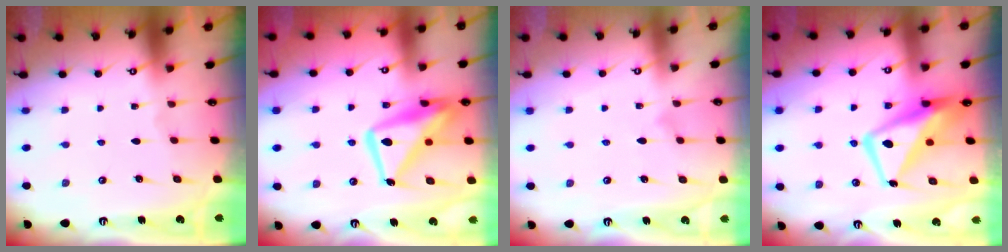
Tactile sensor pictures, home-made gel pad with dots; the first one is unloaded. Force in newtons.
{"total": 15.8, "press": 15.7, "slide": 1.6}
{"total": 5.8, "press": 5.8, "slide": 0.3}
{"total": 12.0, "press": 11.9, "slide": 1.4}